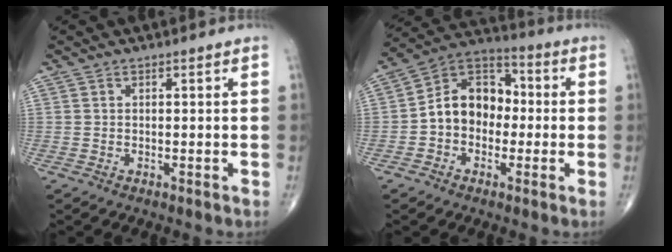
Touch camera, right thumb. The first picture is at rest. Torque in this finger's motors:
{"motor_torque": [1.33, 1.31, 1.27, -0.20, 0.08]}